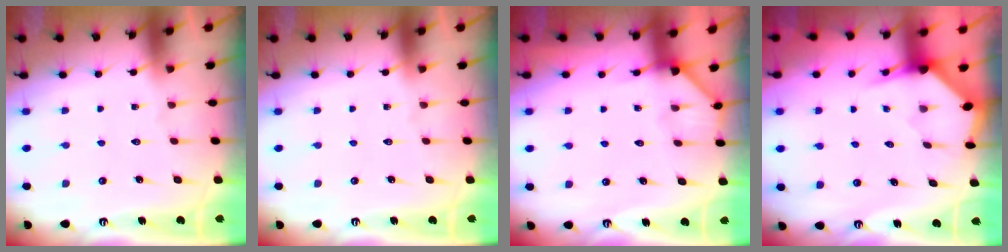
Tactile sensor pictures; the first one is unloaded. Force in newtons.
{"total": 0.0}
{"total": 3.7, "press": 3.7, "slide": 0.1}
{"total": 3.2, "press": 3.2, "slide": 0.3}